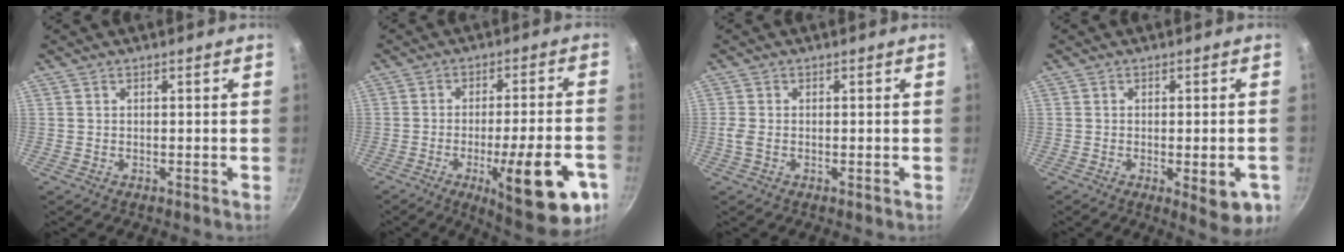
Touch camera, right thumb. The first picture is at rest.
{"total": 18.8, "force": [-7.5, 4.8, 16.6], "torque": [-0.199, 0.023, -0.095]}
{"total": 1.7, "force": [-0.5, 0.7, 1.5], "torque": [-0.039, 0.001, -0.014]}
{"total": 7.9, "force": [-2.7, 2.4, 7.1], "torque": [-0.070, 0.000, -0.028]}